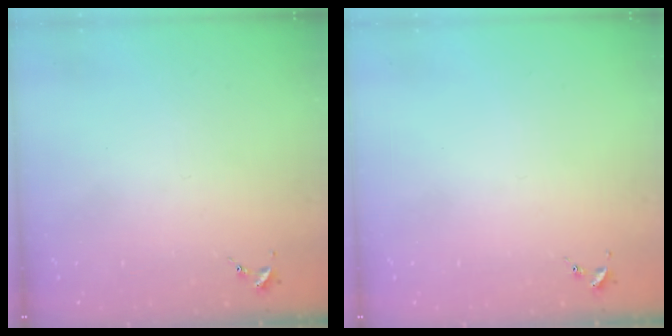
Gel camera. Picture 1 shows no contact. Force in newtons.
{"total": 0.0}